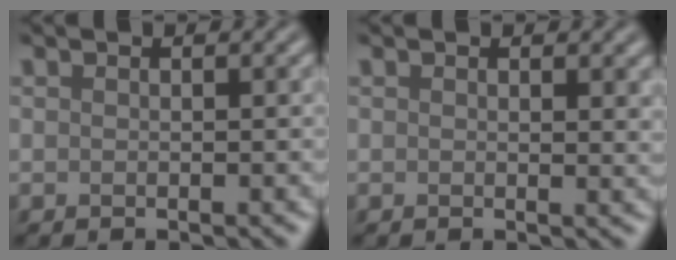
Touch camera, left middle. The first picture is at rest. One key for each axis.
{"total": 0.9, "fx": 0.5, "fy": 0.3, "fz": 0.7, "tx": -0.005, "ty": -0.004, "tz": 0.008}